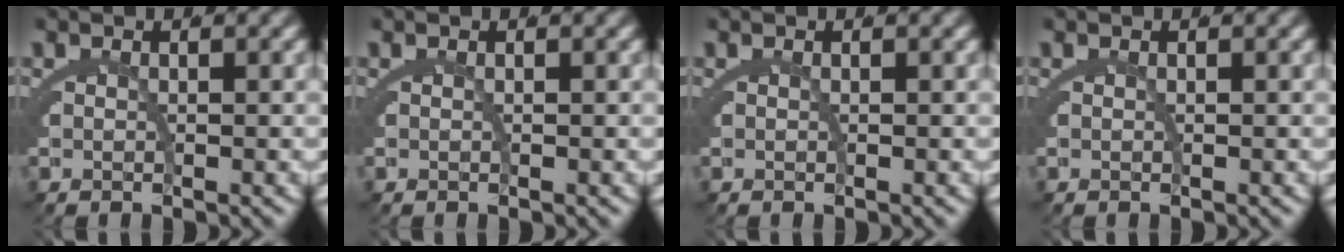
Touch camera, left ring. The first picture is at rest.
{"total": 0.0}
{"total": 0.0}
{"total": 0.0}